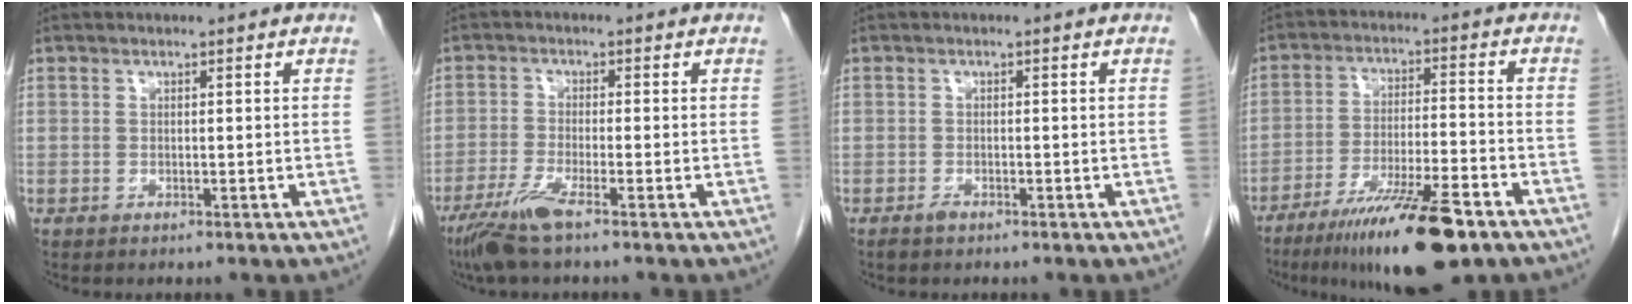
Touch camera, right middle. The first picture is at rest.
{"total": 5.4, "force": [-3.6, -0.1, 4.0], "torque": [-0.086, -0.016, -0.074]}
{"total": 1.0, "force": [-0.8, 0.3, 0.5], "torque": [-0.012, -0.001, -0.012]}
{"total": 14.7, "force": [-9.8, 1.8, 10.8], "torque": [-0.180, -0.033, -0.166]}